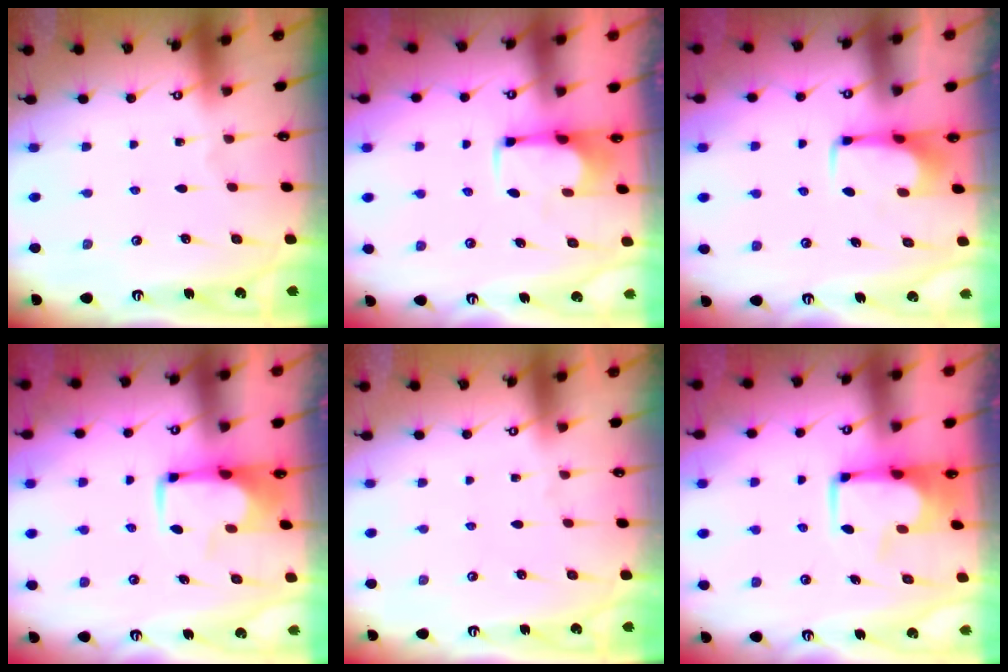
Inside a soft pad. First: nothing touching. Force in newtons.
{"total": 2.6, "press": 2.4, "slide": 1.1}
{"total": 1.7, "press": 1.6, "slide": 0.5}
{"total": 1.0, "press": 0.7, "slide": 0.7}
{"total": 1.6, "press": 1.4, "slide": 0.7}
{"total": 2.7, "press": 2.7, "slide": 0.5}